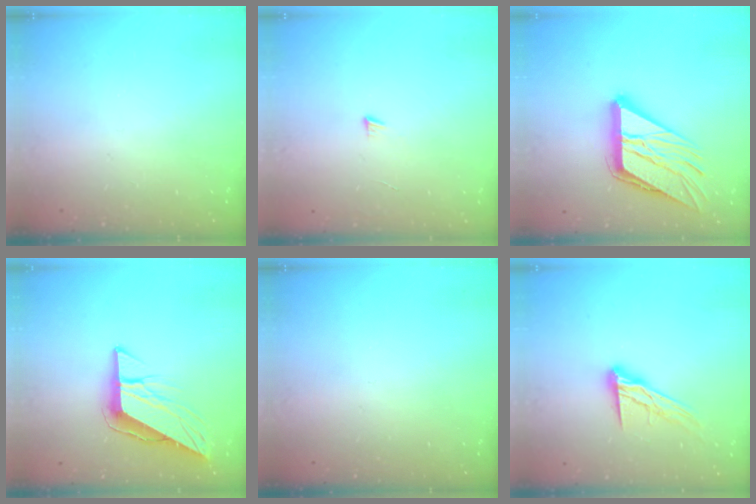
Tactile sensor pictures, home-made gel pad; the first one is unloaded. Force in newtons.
{"total": 3.0, "press": 3.0, "slide": 0.3}
{"total": 18.0, "press": 17.9, "slide": 2.5}
{"total": 9.9, "press": 9.9, "slide": 0.9}
{"total": 0.0}
{"total": 11.6, "press": 11.6, "slide": 0.9}